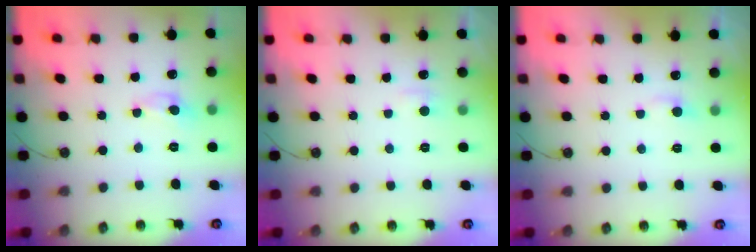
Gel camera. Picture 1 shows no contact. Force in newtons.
{"total": 2.1, "press": 2.0, "slide": 0.5}
{"total": 1.1, "press": 1.0, "slide": 0.4}